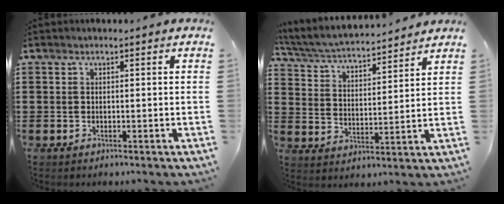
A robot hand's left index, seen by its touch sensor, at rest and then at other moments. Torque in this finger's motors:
{"motor_torque": [2.14, 0.00, 0.46, 0.18]}